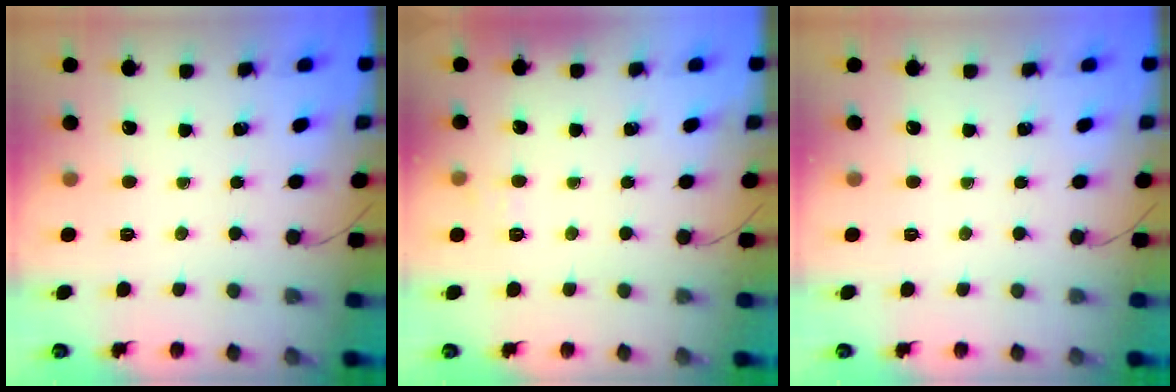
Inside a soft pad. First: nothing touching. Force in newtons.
{"total": 5.1, "press": 4.8, "slide": 1.4}
{"total": 0.0}